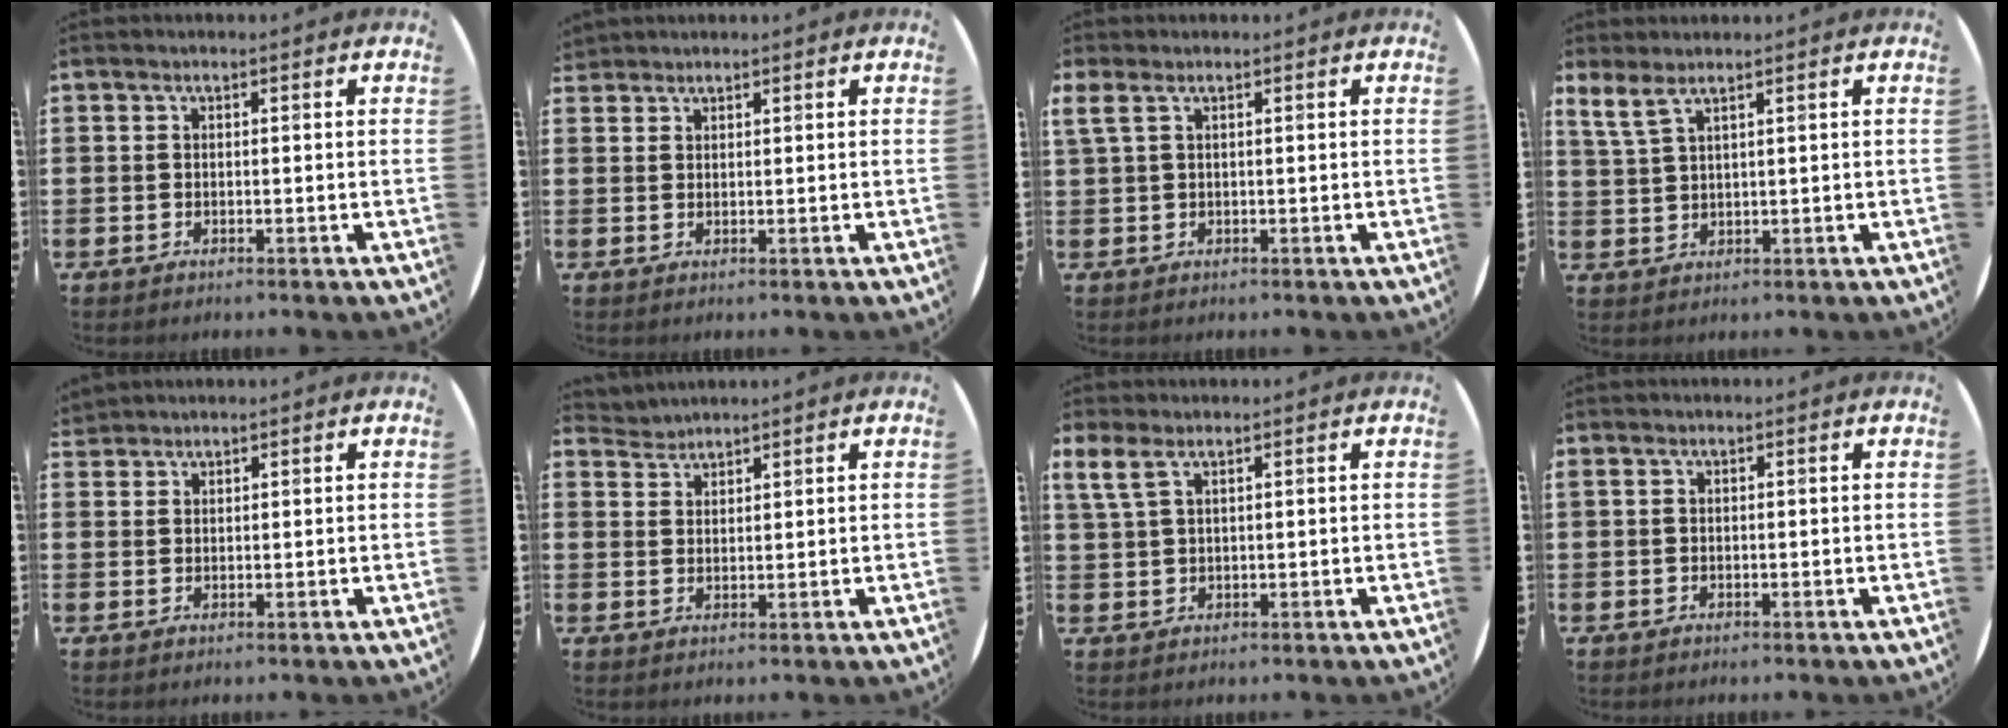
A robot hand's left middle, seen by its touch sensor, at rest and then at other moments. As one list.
[{"total": 1.2, "force": [1.1, 0.3, -0.2], "torque": [0.001, 0.001, 0.023]}, {"total": 1.1, "force": [0.5, 0.1, 1.0], "torque": [-0.021, 0.001, 0.009]}, {"total": 2.6, "force": [2.0, 0.4, 1.6], "torque": [-0.036, 0.001, 0.037]}, {"total": 1.4, "force": [1.4, 0.3, -0.2], "torque": [0.001, 0.000, 0.028]}, {"total": 2.3, "force": [2.2, 0.2, -0.5], "torque": [0.005, -0.002, 0.044]}, {"total": 2.5, "force": [1.8, 0.6, 1.6], "torque": [-0.038, 0.002, 0.033]}, {"total": 0.0}]